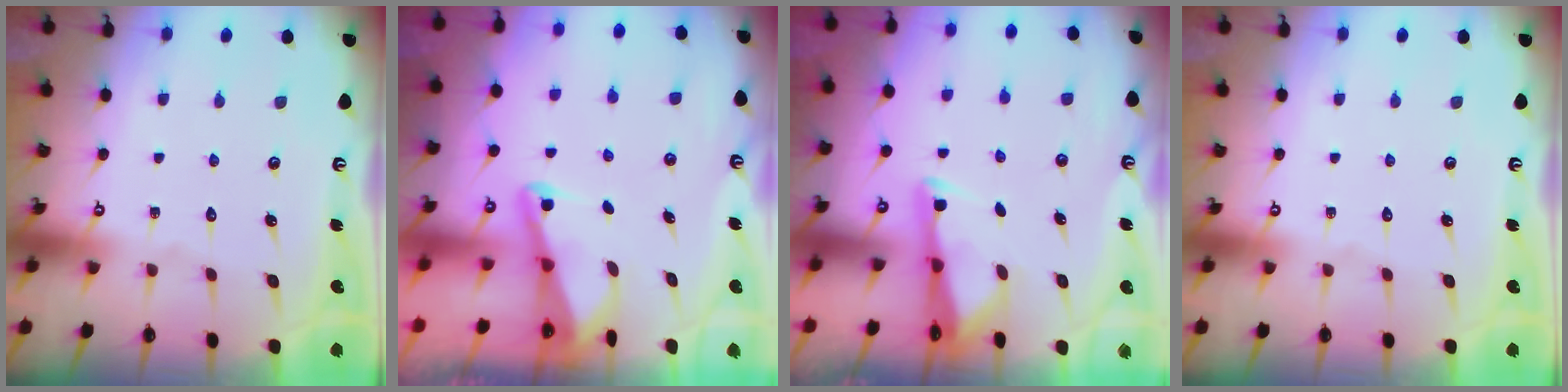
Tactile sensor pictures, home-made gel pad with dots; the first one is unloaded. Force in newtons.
{"total": 2.2, "press": 2.2, "slide": 0.3}
{"total": 3.0, "press": 2.9, "slide": 0.4}
{"total": 0.0}